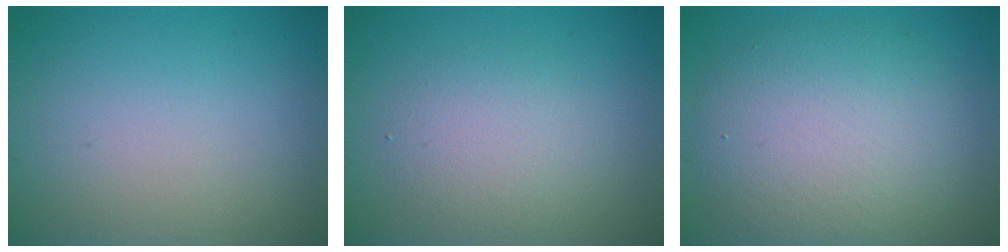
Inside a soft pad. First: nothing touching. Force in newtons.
{"total": 2.9, "press": 2.9, "slide": 0.2}
{"total": 7.6, "press": 7.6, "slide": 0.4}